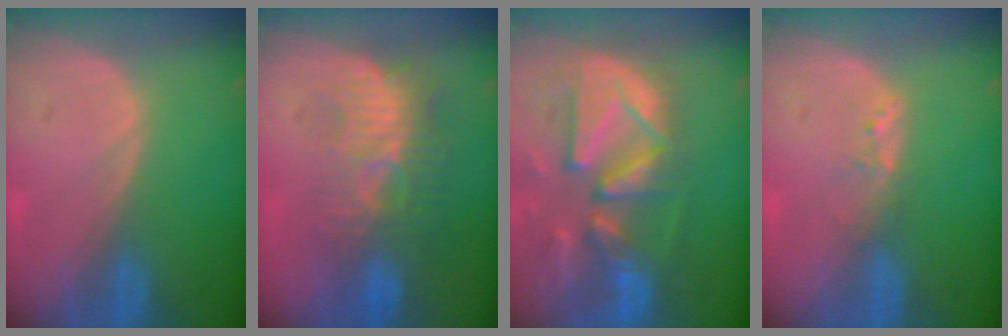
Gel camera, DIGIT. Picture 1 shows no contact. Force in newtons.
{"total": 9.5, "press": 8.8, "slide": 3.7}
{"total": 13.3, "press": 11.4, "slide": 6.8}
{"total": 1.6, "press": 1.5, "slide": 0.3}